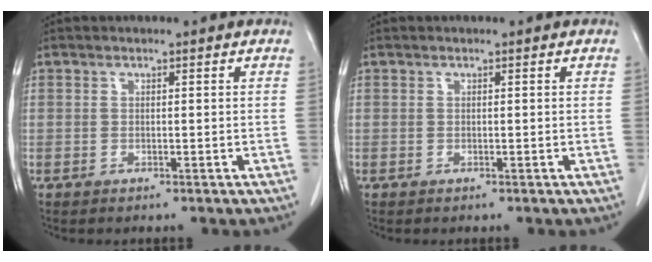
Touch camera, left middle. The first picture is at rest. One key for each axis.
{"total": 0.0}